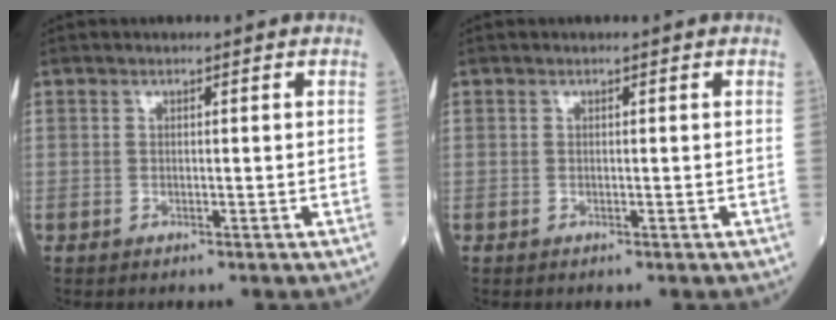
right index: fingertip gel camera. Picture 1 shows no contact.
{"total": 0.0}